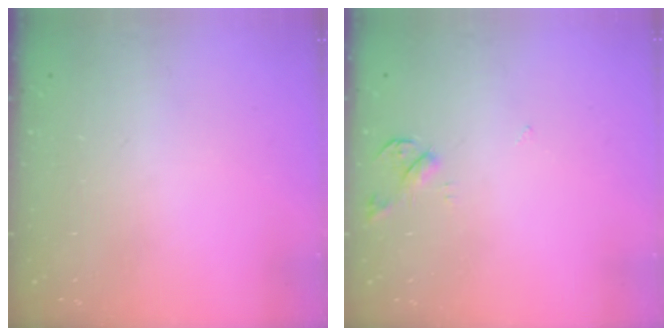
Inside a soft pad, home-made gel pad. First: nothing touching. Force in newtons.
{"total": 4.3, "press": 4.3, "slide": 0.8}